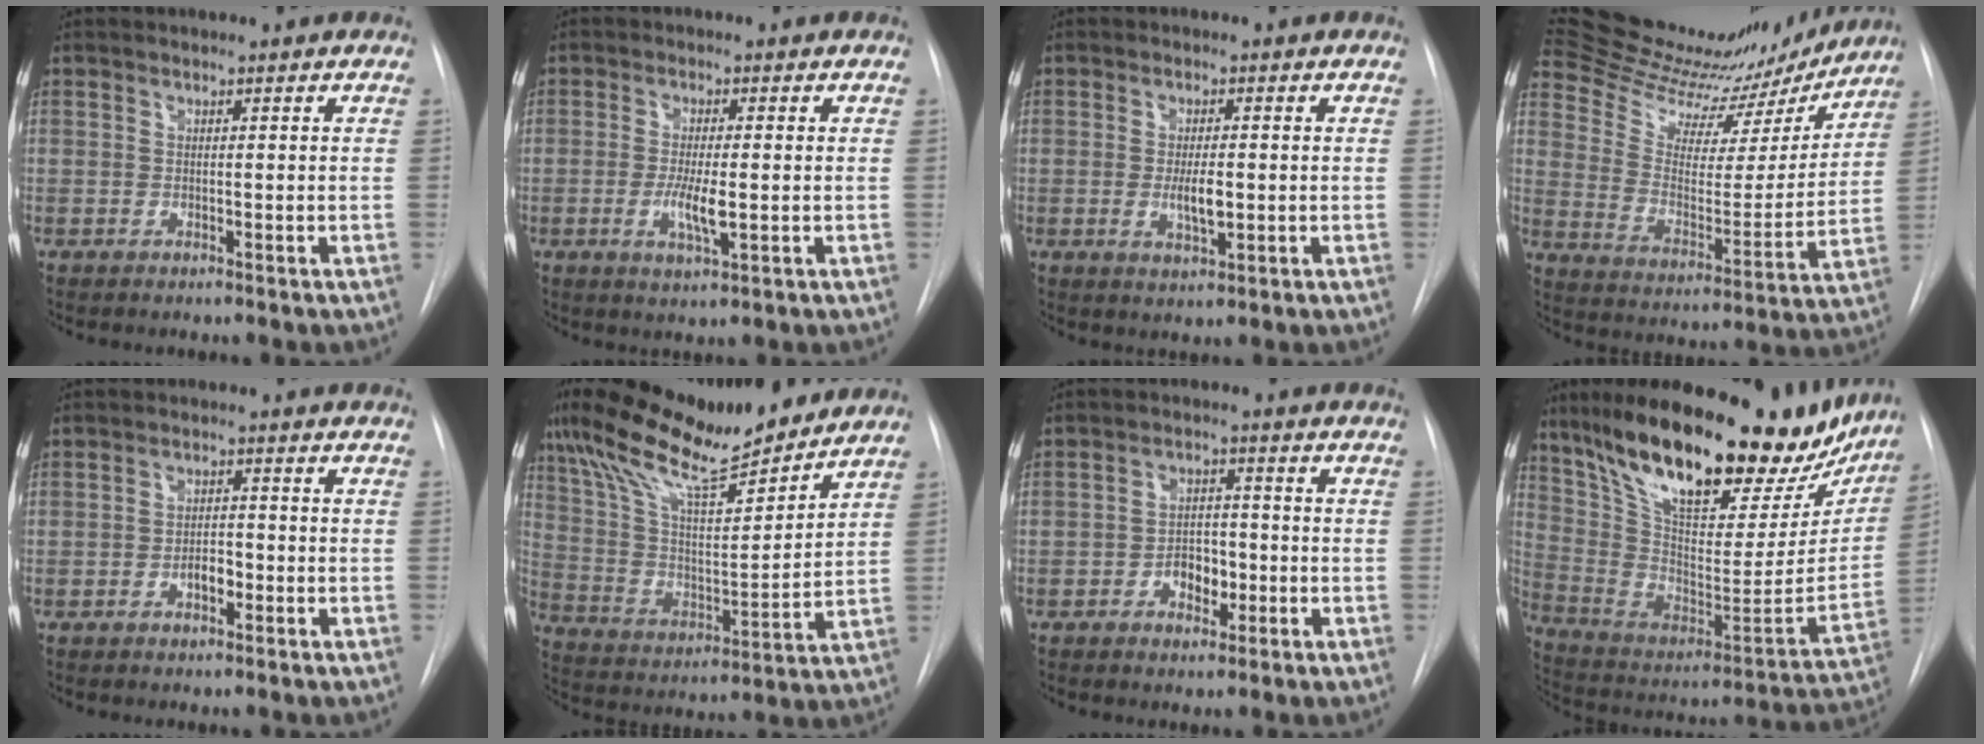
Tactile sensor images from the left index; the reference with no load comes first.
{"total": 4.5, "force": [-0.8, 0.9, 4.4], "torque": [-0.087, -0.008, -0.012]}
{"total": 3.7, "force": [-0.4, 1.1, 3.5], "torque": [-0.064, -0.005, -0.004]}
{"total": 23.2, "force": [21.4, 6.1, 6.5], "torque": [-0.098, -0.023, 0.312]}
{"total": 2.5, "force": [-1.2, 1.2, 1.9], "torque": [-0.027, 0.006, -0.018]}
{"total": 20.0, "force": [15.9, 3.3, 11.7], "torque": [-0.210, 0.021, 0.282]}
{"total": 4.3, "force": [-1.6, 2.8, 2.9], "torque": [-0.043, 0.008, -0.023]}
{"total": 31.1, "force": [23.1, 9.8, 18.4], "torque": [-0.305, -0.007, 0.349]}